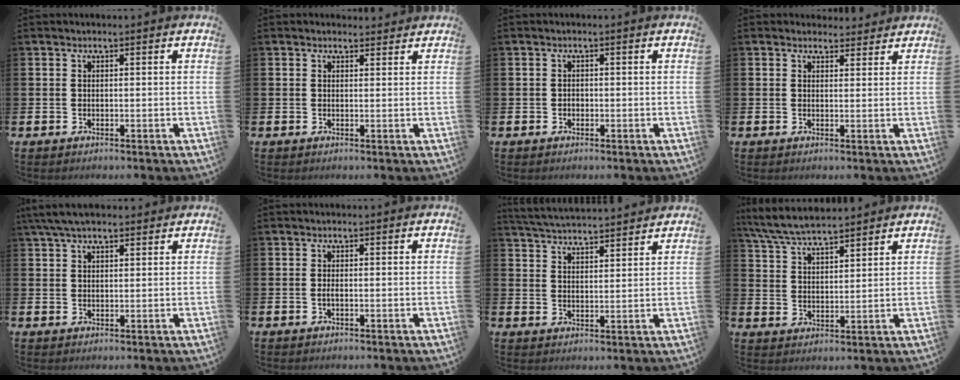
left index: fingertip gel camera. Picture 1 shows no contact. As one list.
[{"total": 1.2, "force": [1.0, 0.5, 0.2], "torque": [0.004, 0.002, 0.017]}, {"total": 0.8, "force": [-0.3, 0.7, 0.2], "torque": [0.001, 0.002, -0.009]}, {"total": 2.3, "force": [2.1, 0.8, 0.0], "torque": [0.005, -0.006, 0.037]}, {"total": 4.5, "force": [3.7, 1.4, 2.2], "torque": [-0.049, -0.004, 0.069]}, {"total": 0.5, "force": [-0.2, 0.1, 0.5], "torque": [-0.011, -0.002, -0.003]}, {"total": 4.6, "force": [4.6, 0.1, 0.2], "torque": [-0.023, -0.027, 0.083]}, {"total": 6.3, "force": [6.0, 0.7, 1.7], "torque": [-0.058, -0.023, 0.111]}]